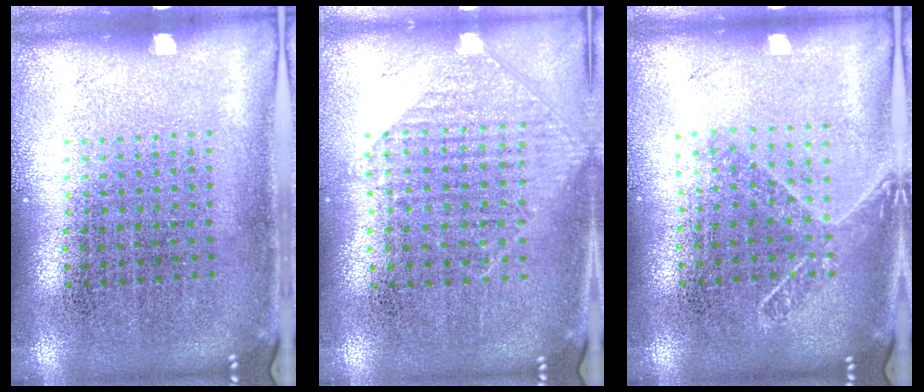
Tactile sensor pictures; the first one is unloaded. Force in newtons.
{"total": 0.8, "press": 0.7, "slide": 0.2}
{"total": 1.5, "press": 1.2, "slide": 0.9}